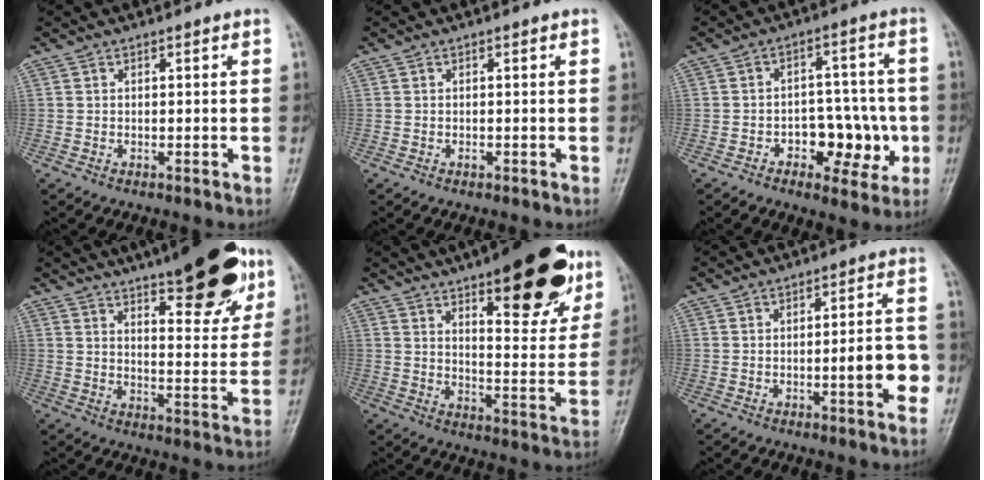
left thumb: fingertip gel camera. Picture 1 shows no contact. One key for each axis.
{"total": 0.8, "fx": -0.1, "fy": 0.4, "fz": 0.6, "tx": -0.006, "ty": 0.003, "tz": -0.002}
{"total": 11.0, "fx": -3.2, "fy": 6.6, "fz": 8.2, "tx": -0.074, "ty": 0.031, "tz": -0.042}
{"total": 19.7, "fx": 11.8, "fy": 6.4, "fz": 14.4, "tx": -0.159, "ty": -0.045, "tz": 0.168}
{"total": 22.2, "fx": 12.9, "fy": 7.6, "fz": 16.4, "tx": -0.181, "ty": -0.052, "tz": 0.184}
{"total": 8.1, "fx": -1.9, "fy": 1.8, "fz": 7.7, "tx": -0.098, "ty": 0.011, "tz": -0.026}